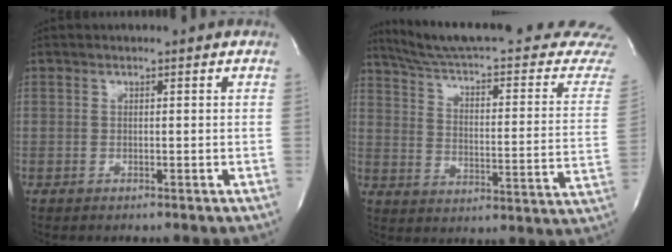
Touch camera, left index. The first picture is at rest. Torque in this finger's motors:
{"motor_torque": [0.34, -0.48, 0.03, 0.04]}